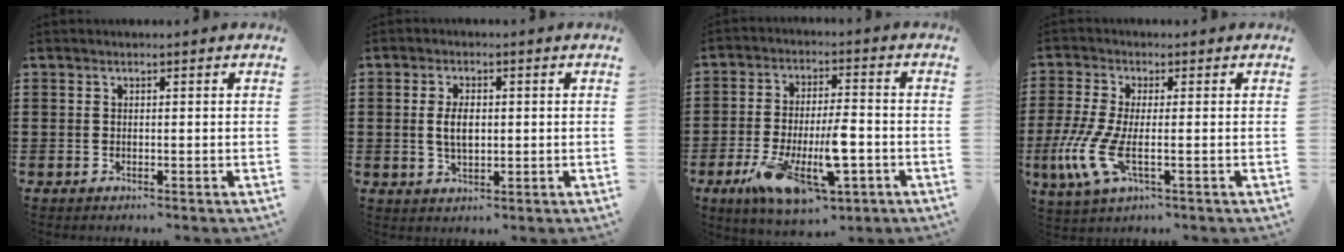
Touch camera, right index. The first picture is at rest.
{"total": 4.0, "force": [0.2, 1.9, 3.5], "torque": [-0.078, 0.000, 0.002]}
{"total": 13.6, "force": [-5.8, 4.8, 11.3], "torque": [-0.219, 0.004, -0.097]}
{"total": 7.2, "force": [-2.0, 2.3, 6.6], "torque": [-0.171, -0.024, -0.042]}